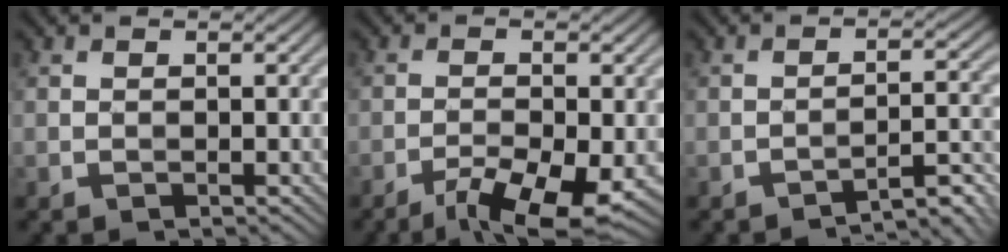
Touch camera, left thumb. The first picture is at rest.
{"total": 7.1, "force": [-4.3, 1.8, 5.3], "torque": [-0.091, -0.014, -0.068]}
{"total": 4.7, "force": [-3.9, 0.6, 2.6], "torque": [-0.033, 0.020, -0.057]}